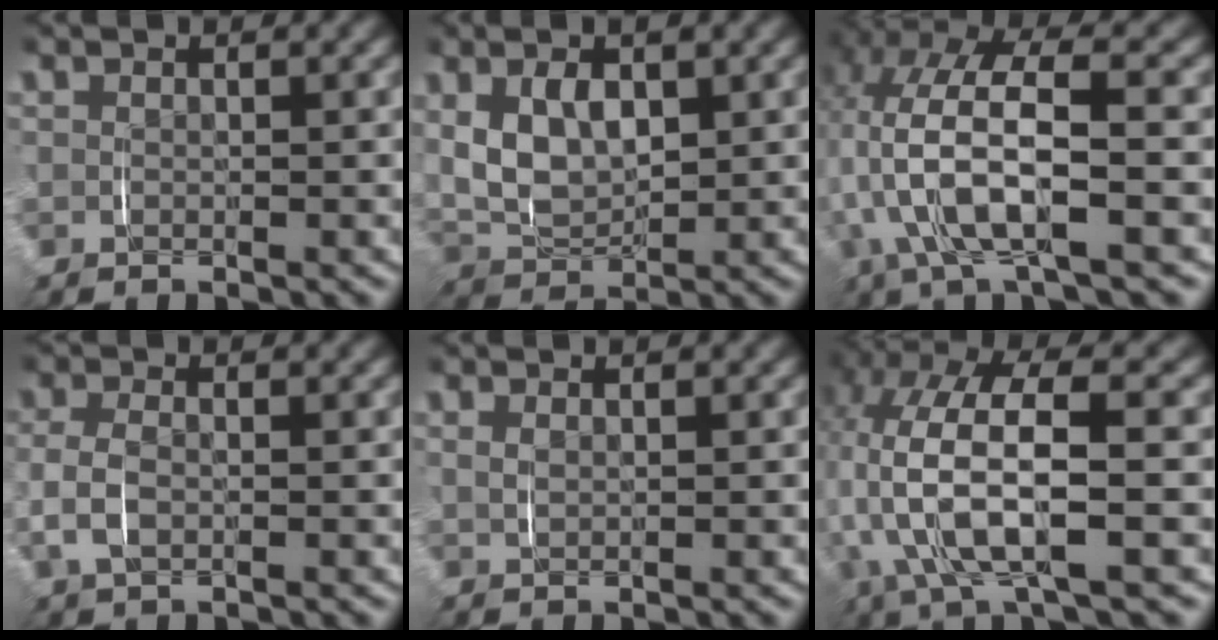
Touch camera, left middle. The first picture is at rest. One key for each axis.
{"total": 6.1, "fx": 1.0, "fy": 4.2, "fz": 4.3, "tx": -0.100, "ty": -0.008, "tz": 0.027}
{"total": 8.0, "fx": 0.3, "fy": 3.8, "fz": 7.1, "tx": -0.168, "ty": -0.001, "tz": 0.008}
{"total": 2.8, "fx": -0.3, "fy": 1.8, "fz": 2.1, "tx": -0.063, "ty": 0.000, "tz": -0.002}
{"total": 0.7, "fx": 0.4, "fy": 0.2, "fz": 0.5, "tx": -0.010, "ty": 0.000, "tz": 0.012}
{"total": 9.1, "fx": 0.4, "fy": 4.7, "fz": 7.8, "tx": -0.191, "ty": -0.011, "tz": 0.014}